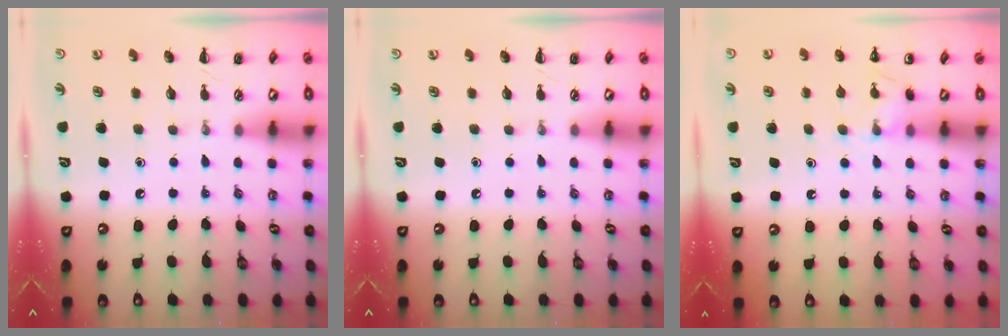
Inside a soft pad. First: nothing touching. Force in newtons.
{"total": 0.0}
{"total": 7.4, "press": 7.0, "slide": 2.3}